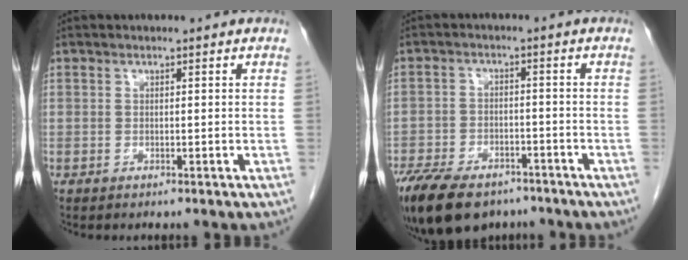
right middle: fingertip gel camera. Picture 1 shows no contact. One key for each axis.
{"total": 15.8, "fx": -11.2, "fy": 7.9, "fz": 7.9, "tx": -0.184, "ty": -0.014, "tz": -0.173}